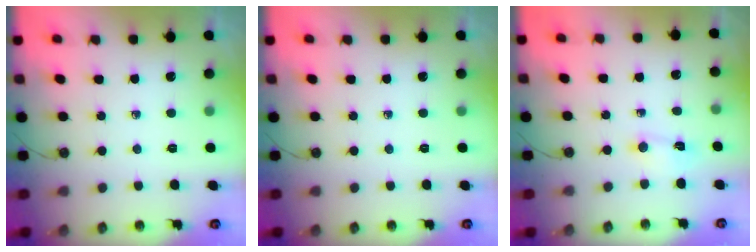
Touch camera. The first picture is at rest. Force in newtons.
{"total": 0.0}
{"total": 2.7, "press": 2.7, "slide": 0.4}